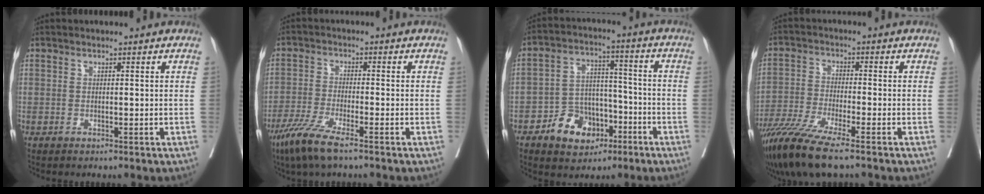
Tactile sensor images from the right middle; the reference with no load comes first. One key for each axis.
{"total": 6.8, "fx": -4.6, "fy": 0.4, "fz": 5.0, "tx": -0.105, "ty": -0.017, "tz": -0.090}
{"total": 9.1, "fx": -4.9, "fy": 6.2, "fz": 4.4, "tx": -0.076, "ty": 0.024, "tz": -0.076}
{"total": 10.2, "fx": -7.5, "fy": 0.2, "fz": 6.9, "tx": -0.128, "ty": -0.031, "tz": -0.136}